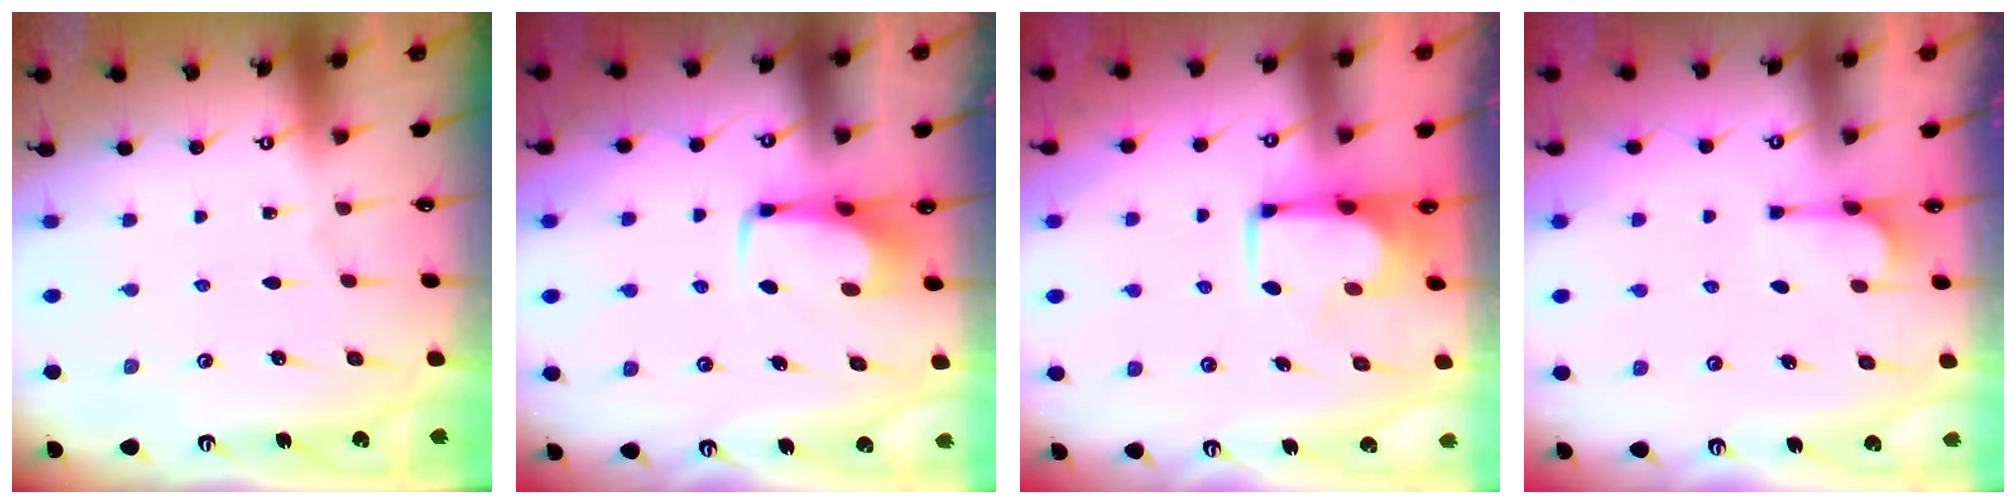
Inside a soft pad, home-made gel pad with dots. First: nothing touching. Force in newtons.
{"total": 3.7, "press": 3.7, "slide": 0.3}
{"total": 1.7, "press": 1.7, "slide": 0.1}
{"total": 2.9, "press": 2.7, "slide": 1.1}